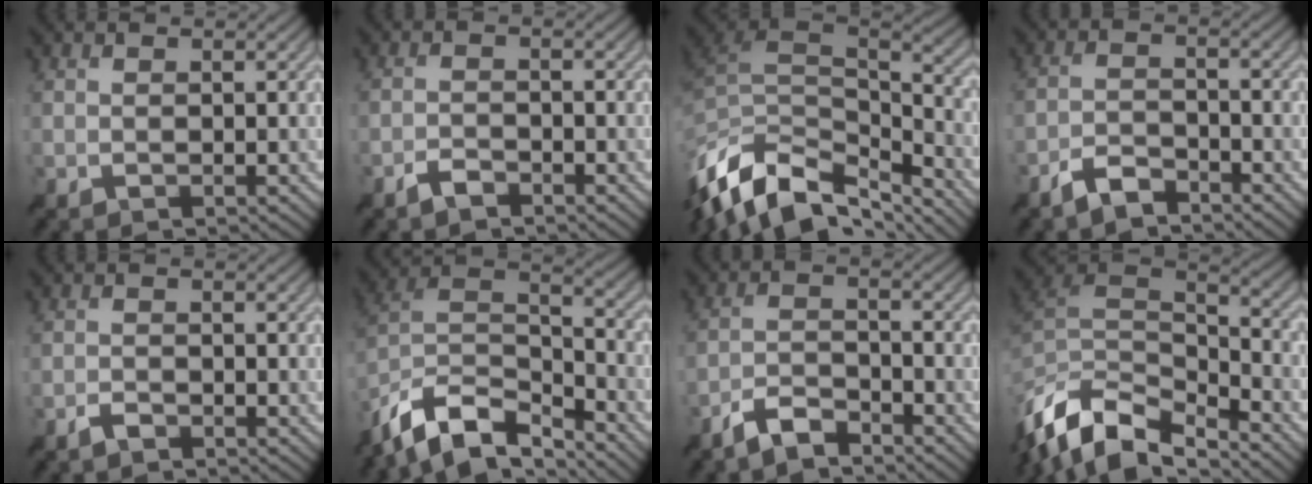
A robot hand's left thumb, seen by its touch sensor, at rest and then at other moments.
{"total": 2.0, "force": [-1.8, 0.7, 0.8], "torque": [-0.015, 0.002, -0.039]}
{"total": 14.7, "force": [-7.8, 7.8, 9.8], "torque": [-0.259, -0.036, -0.125]}
{"total": 3.8, "force": [-3.2, 1.2, 1.7], "torque": [-0.034, 0.001, -0.074]}
{"total": 1.4, "force": [-1.2, 0.4, 0.5], "torque": [-0.011, 0.001, -0.028]}
{"total": 13.2, "force": [-10.2, 5.2, 6.7], "torque": [-0.160, 0.003, -0.186]}
{"total": 4.5, "force": [-3.8, 1.2, 2.0], "torque": [-0.043, 0.001, -0.085]}
{"total": 14.5, "force": [-9.8, 6.6, 8.5], "torque": [-0.230, -0.017, -0.167]}